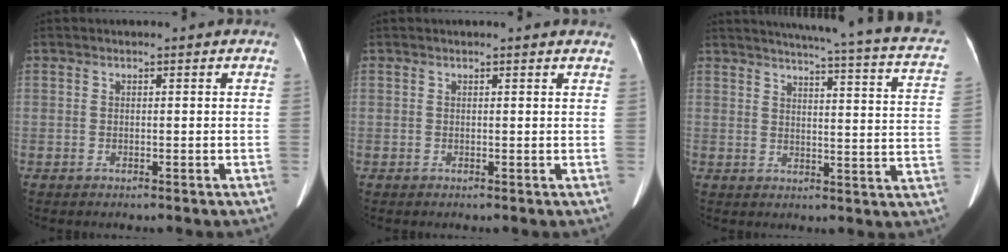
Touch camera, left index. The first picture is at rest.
{"total": 2.7, "force": [2.6, 0.2, 0.8], "torque": [-0.012, 0.003, 0.016]}
{"total": 20.4, "force": [16.6, 1.1, 11.7], "torque": [-0.158, -0.034, 0.177]}